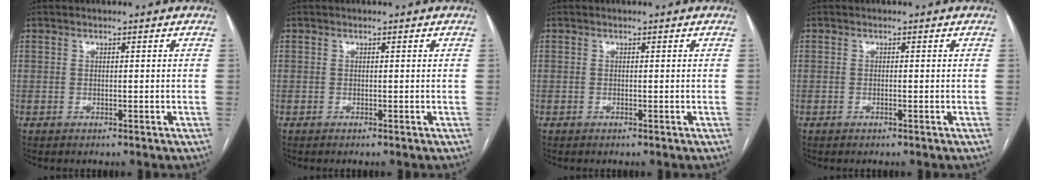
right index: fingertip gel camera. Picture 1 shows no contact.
{"total": 0.0}
{"total": 0.0}
{"total": 0.0}